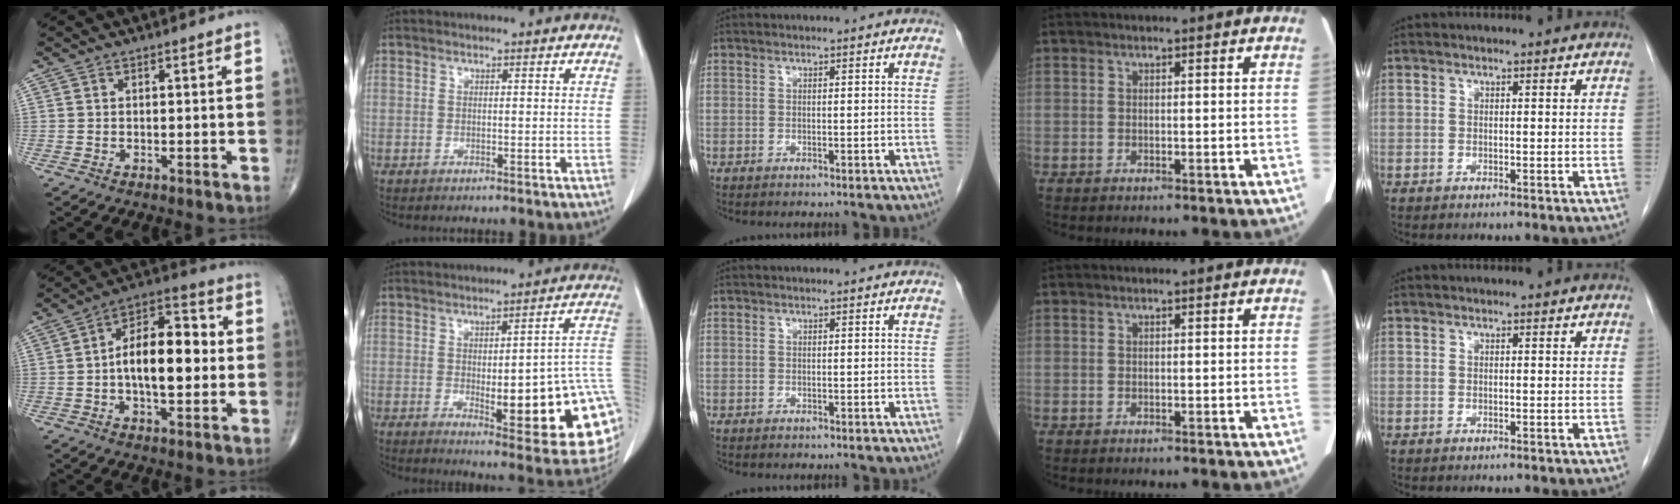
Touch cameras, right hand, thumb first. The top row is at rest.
{"thumb": {"total": 14.5, "force": [-0.3, 7.1, 12.7], "torque": [-0.184, 0.031, -0.013]}, "index": {"total": 20.3, "force": [-3.4, 4.7, 19.5], "torque": [-0.160, 0.015, -0.020]}}